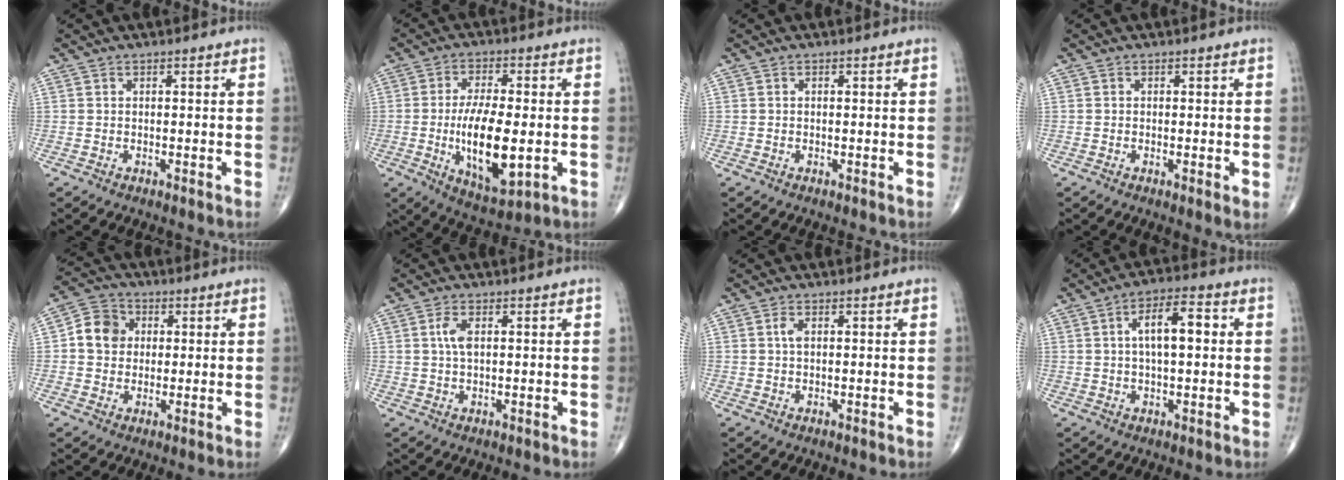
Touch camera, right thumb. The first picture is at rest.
{"total": 14.5, "force": [-2.2, 5.7, 13.1], "torque": [-0.221, -0.008, -0.030]}
{"total": 0.0}
{"total": 1.4, "force": [-0.2, 0.2, 1.4], "torque": [-0.025, -0.006, -0.006]}
{"total": 7.3, "force": [0.9, 6.4, 3.4], "torque": [-0.042, 0.011, 0.005]}
{"total": 2.9, "force": [0.7, 1.3, 2.5], "torque": [-0.058, 0.004, 0.013]}
{"total": 1.5, "force": [0.3, 0.8, 1.2], "torque": [-0.027, 0.004, 0.007]}
{"total": 9.9, "force": [1.4, 4.0, 8.9], "torque": [-0.139, 0.020, 0.017]}